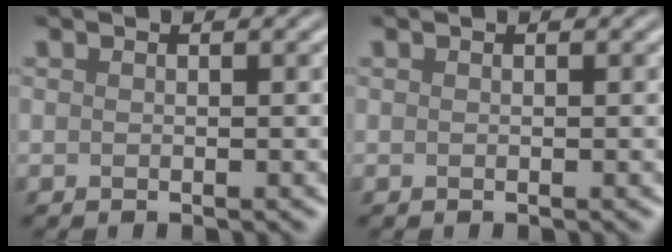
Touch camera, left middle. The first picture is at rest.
{"total": 0.0}